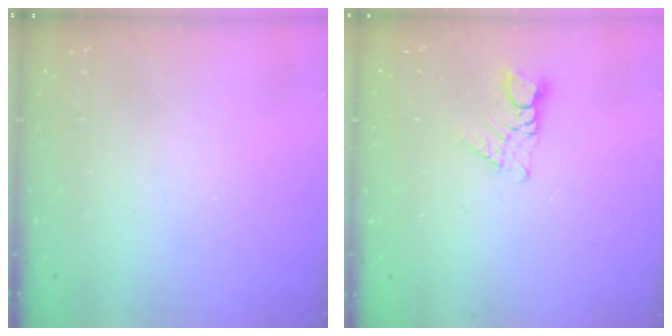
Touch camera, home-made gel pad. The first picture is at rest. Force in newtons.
{"total": 3.2, "press": 3.1, "slide": 0.3}